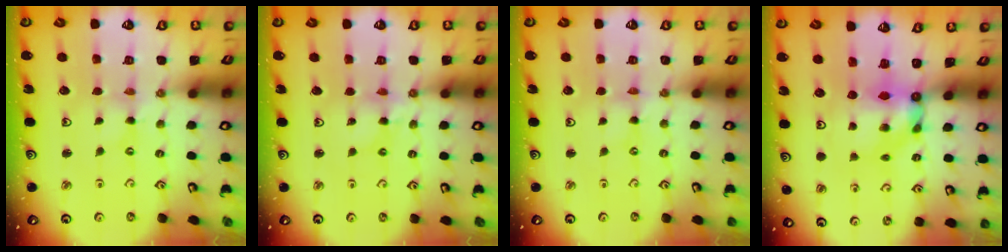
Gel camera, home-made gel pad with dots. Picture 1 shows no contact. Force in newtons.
{"total": 5.0, "press": 4.9, "slide": 0.3}
{"total": 0.0}
{"total": 6.8, "press": 6.8, "slide": 0.4}